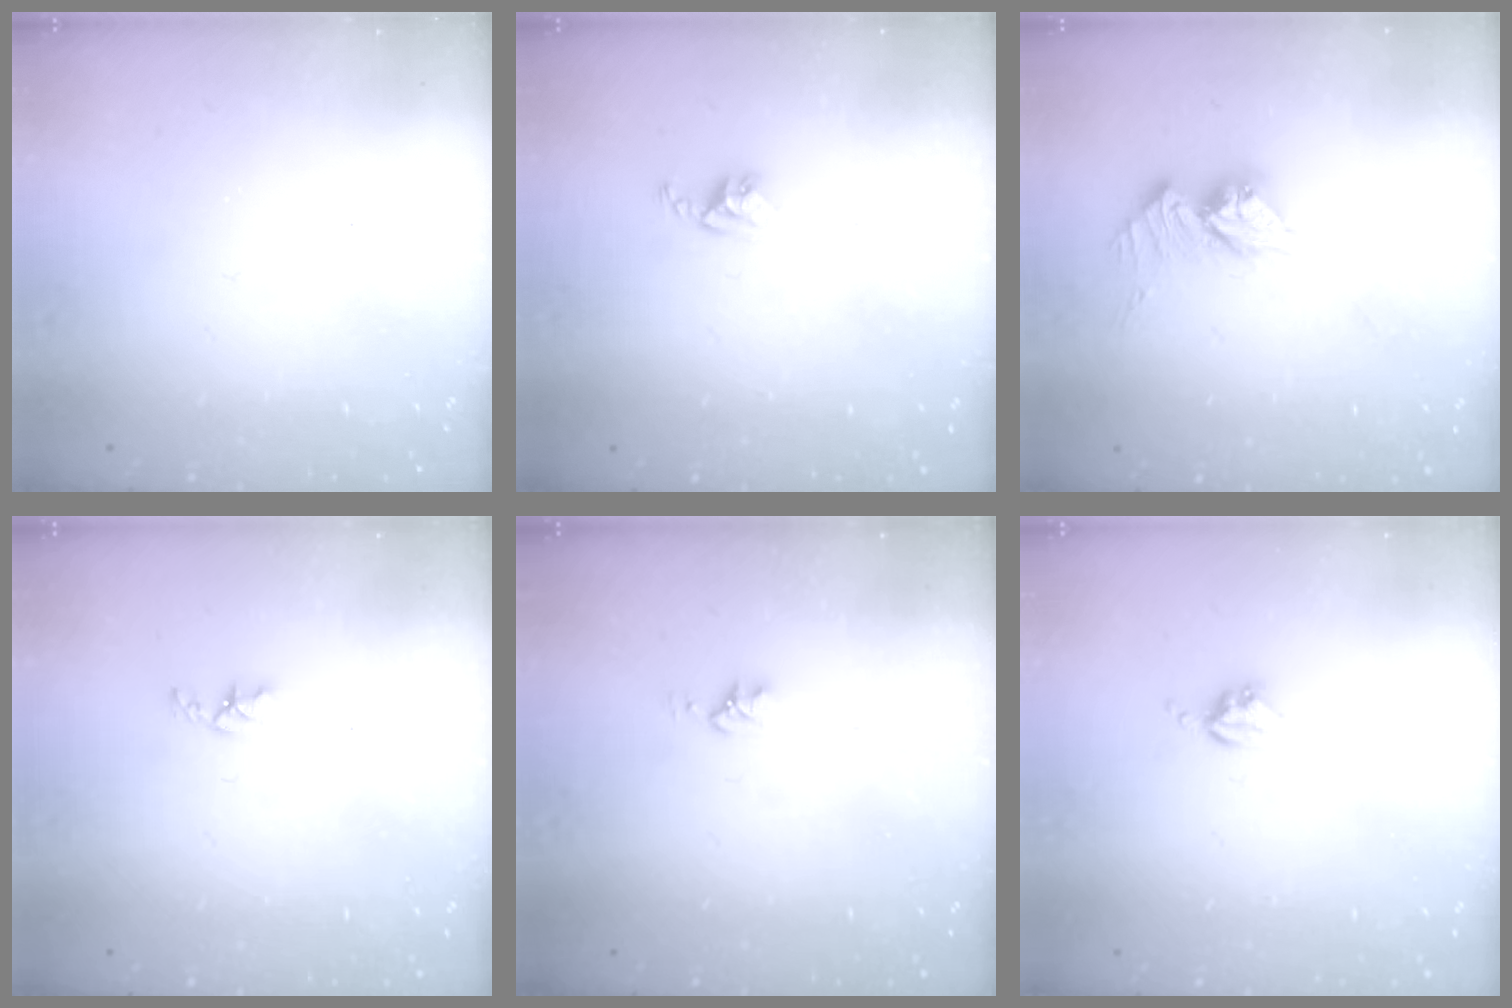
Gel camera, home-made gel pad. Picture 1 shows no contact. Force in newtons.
{"total": 3.9, "press": 3.9, "slide": 0.2}
{"total": 10.6, "press": 10.6, "slide": 1.0}
{"total": 3.3, "press": 3.2, "slide": 0.5}
{"total": 3.0, "press": 3.0, "slide": 0.4}
{"total": 3.9, "press": 3.9, "slide": 0.5}